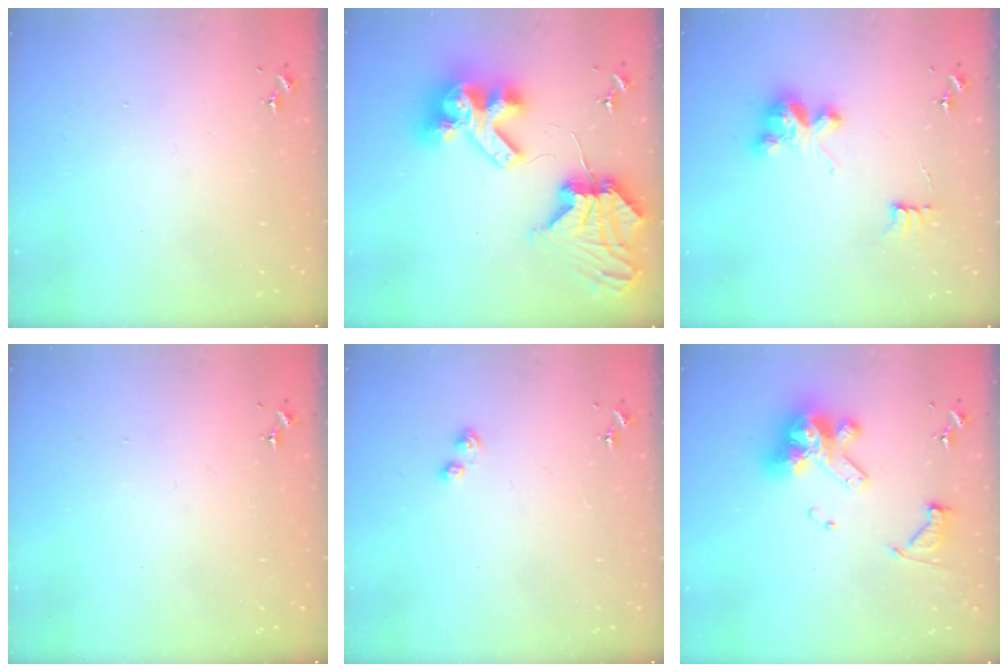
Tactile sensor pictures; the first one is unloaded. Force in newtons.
{"total": 22.1, "press": 21.9, "slide": 2.9}
{"total": 9.0, "press": 9.0, "slide": 0.3}
{"total": 0.0}
{"total": 3.0, "press": 2.9, "slide": 0.5}
{"total": 16.1, "press": 16.0, "slide": 2.0}